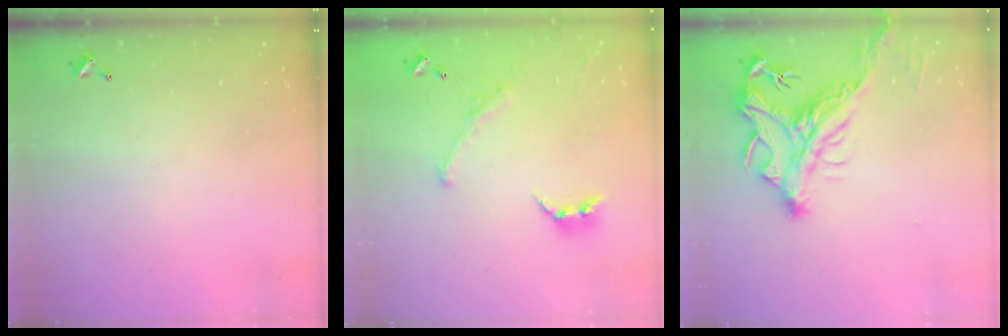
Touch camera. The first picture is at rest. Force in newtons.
{"total": 1.2, "press": 0.5, "slide": 1.1}
{"total": 4.6, "press": 4.4, "slide": 1.4}